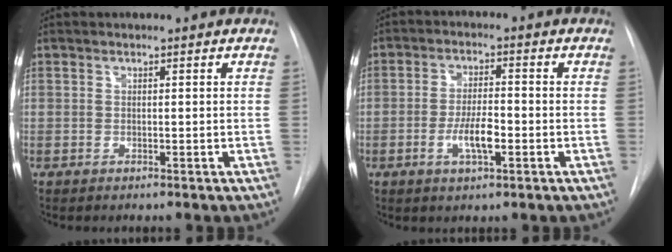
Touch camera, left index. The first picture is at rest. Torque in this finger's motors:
{"motor_torque": [0.30, 0.07, 0.14, 0.05]}